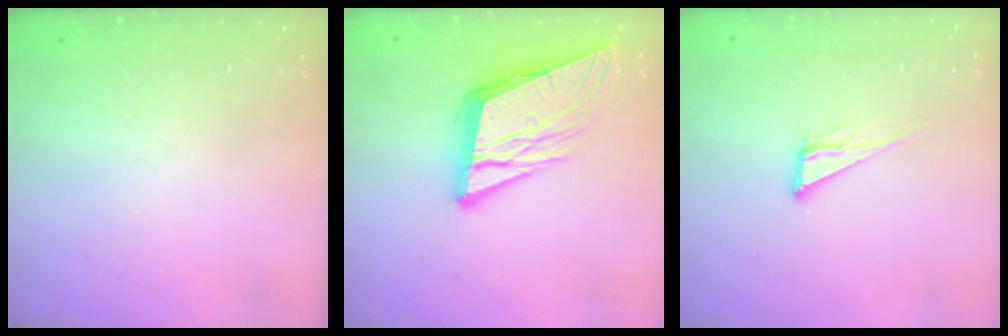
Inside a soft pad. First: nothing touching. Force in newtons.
{"total": 13.7, "press": 13.4, "slide": 2.6}
{"total": 6.6, "press": 6.6, "slide": 0.3}